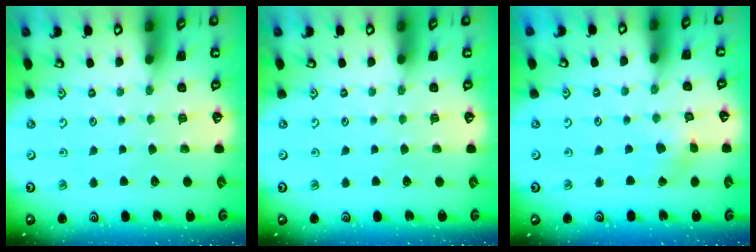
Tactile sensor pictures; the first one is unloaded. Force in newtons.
{"total": 0.0}
{"total": 2.0, "press": 2.0, "slide": 0.1}